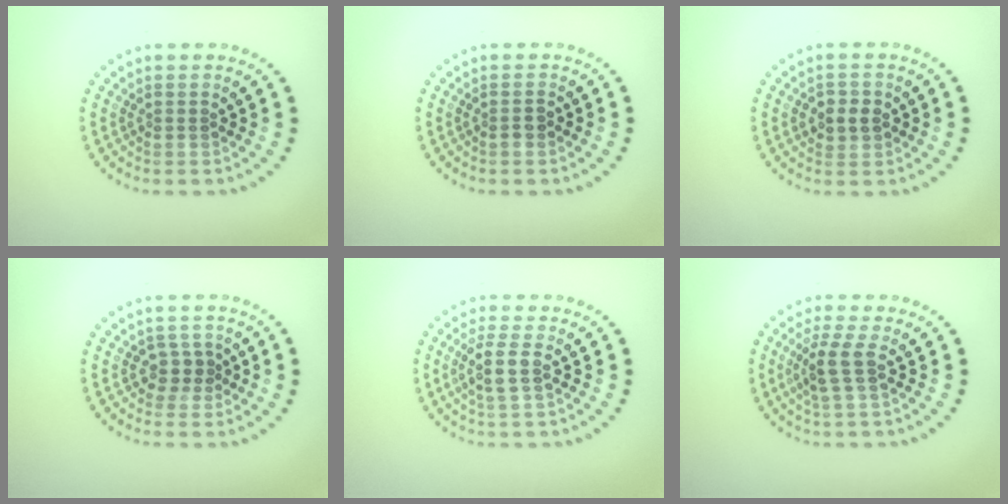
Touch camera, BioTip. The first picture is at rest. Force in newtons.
{"total": 0.9, "press": 0.8, "slide": 0.4}
{"total": 2.2, "press": 2.1, "slide": 0.4}
{"total": 1.6, "press": 1.2, "slide": 1.1}
{"total": 2.4, "press": 2.0, "slide": 1.3}
{"total": 2.6, "press": 2.1, "slide": 1.5}